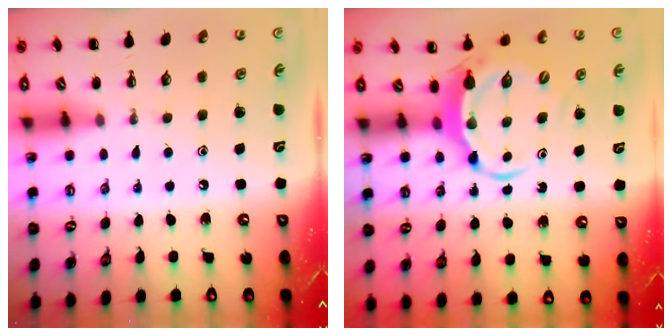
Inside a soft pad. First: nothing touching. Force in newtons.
{"total": 5.8, "press": 5.8, "slide": 1.0}